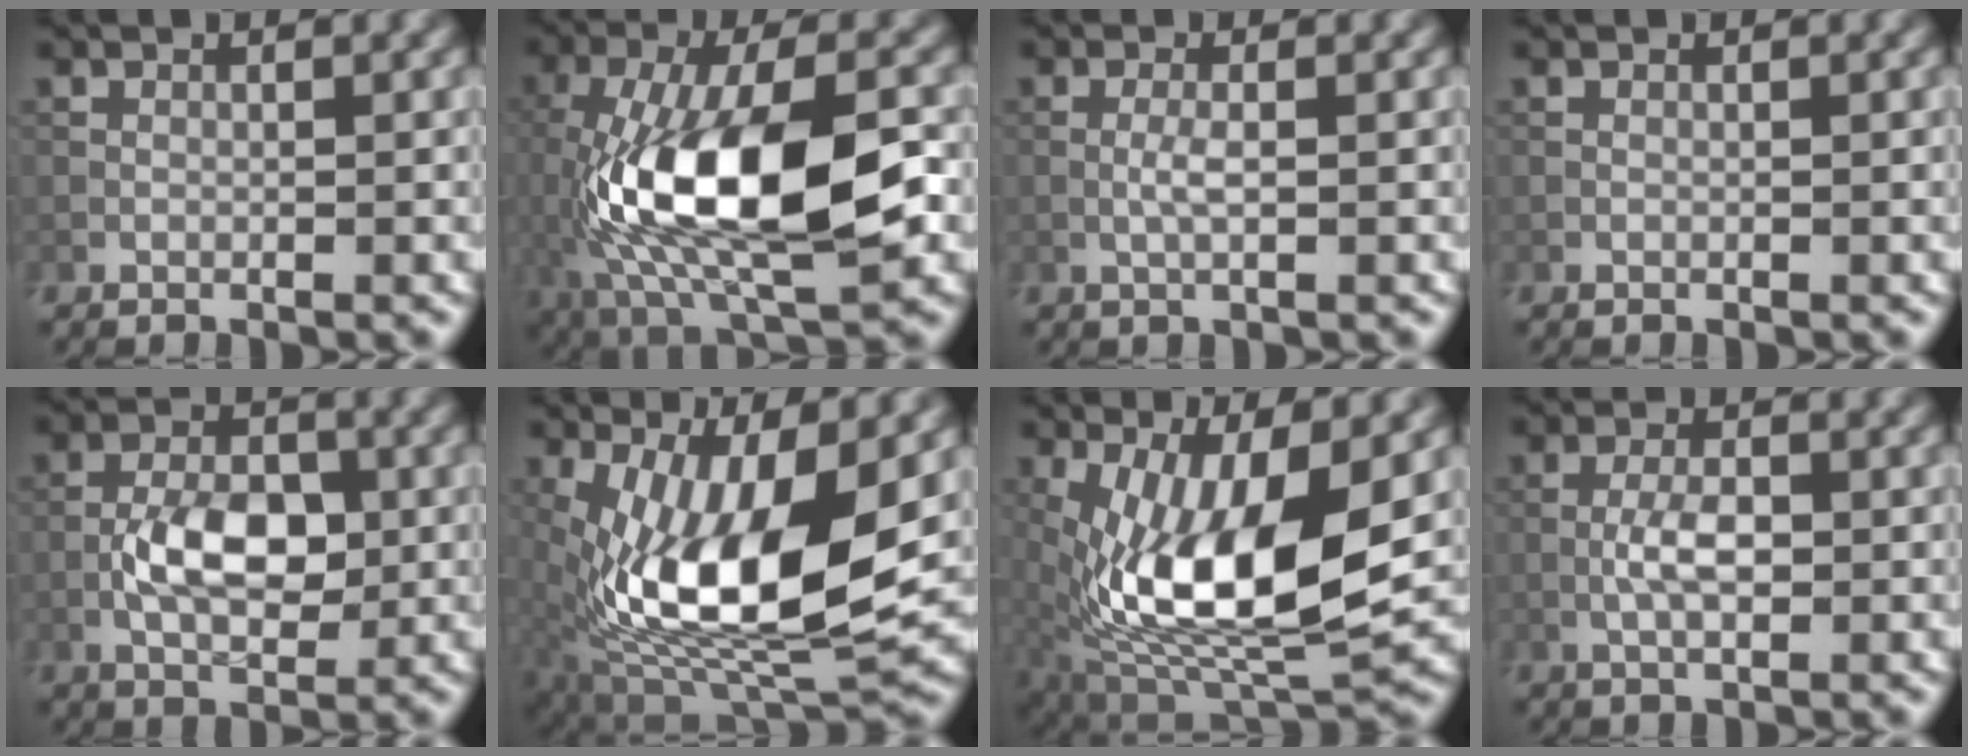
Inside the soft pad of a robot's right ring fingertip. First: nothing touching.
{"total": 13.1, "force": [-2.2, 5.5, 11.7], "torque": [-0.212, -0.002, -0.043]}
{"total": 1.5, "force": [-0.3, 0.2, 1.4], "torque": [-0.029, 0.001, -0.008]}
{"total": 0.0}
{"total": 5.5, "force": [-1.0, 3.0, 4.5], "torque": [-0.085, 0.001, -0.021]}
{"total": 15.4, "force": [-1.2, 5.9, 14.1], "torque": [-0.258, -0.001, -0.023]}
{"total": 13.8, "force": [-0.9, 5.4, 12.7], "torque": [-0.231, -0.014, -0.018]}
{"total": 2.9, "force": [-0.6, 1.1, 2.6], "torque": [-0.051, 0.002, -0.015]}